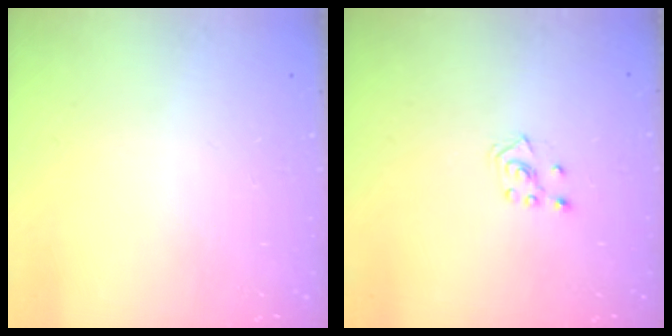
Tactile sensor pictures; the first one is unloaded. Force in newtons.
{"total": 2.8, "press": 2.7, "slide": 0.5}